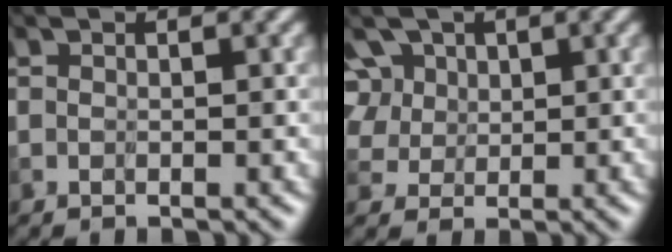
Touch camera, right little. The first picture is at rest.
{"total": 8.2, "force": [4.7, 5.5, 3.9], "torque": [-0.082, 0.028, 0.061]}